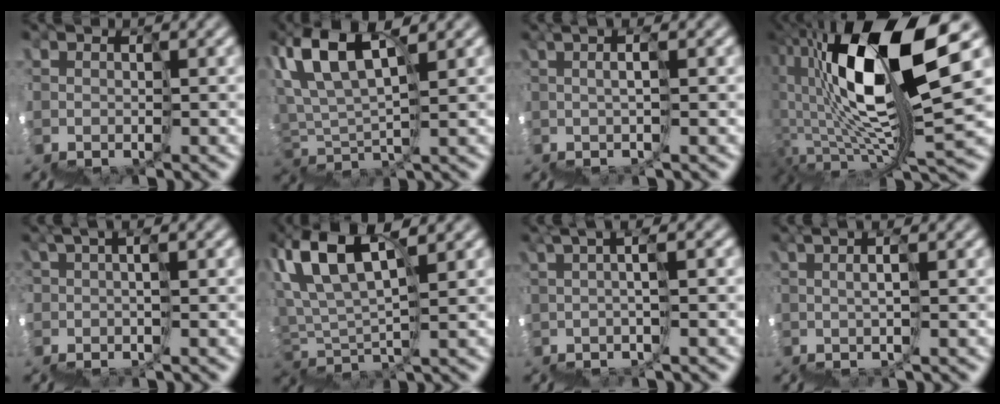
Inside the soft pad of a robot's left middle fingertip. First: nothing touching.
{"total": 5.2, "force": [5.0, -1.0, 1.1], "torque": [-0.032, 0.050, 0.083]}
{"total": 2.2, "force": [1.3, -1.8, 0.1], "torque": [0.030, 0.026, 0.032]}
{"total": 9.4, "force": [3.5, -0.3, 8.7], "torque": [-0.153, 0.042, 0.064]}
{"total": 1.0, "force": [0.4, -0.8, 0.4], "torque": [-0.005, 0.008, 0.016]}
{"total": 5.5, "force": [5.2, -1.0, 1.6], "torque": [-0.043, 0.052, 0.088]}
{"total": 2.1, "force": [1.0, -1.6, 1.0], "torque": [0.010, 0.028, 0.033]}
{"total": 2.4, "force": [1.6, -1.8, 0.1], "torque": [0.029, 0.027, 0.038]}